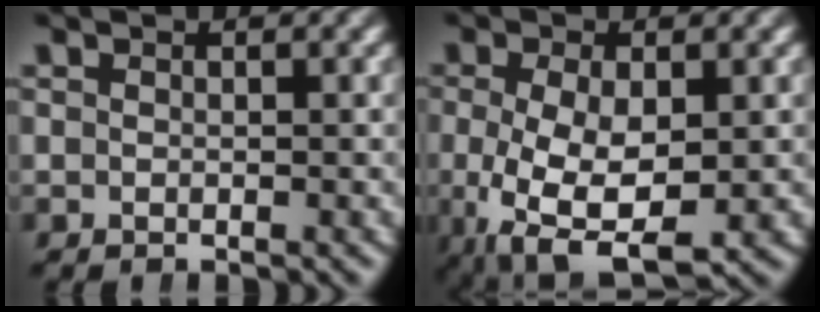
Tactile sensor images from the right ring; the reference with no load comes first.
{"total": 9.6, "force": [-3.5, 5.9, 6.7], "torque": [-0.157, -0.062, -0.028]}